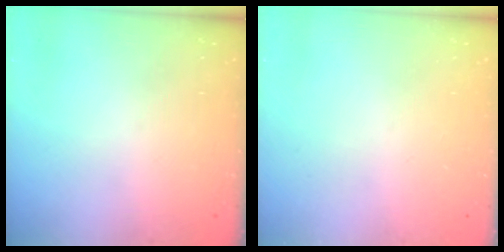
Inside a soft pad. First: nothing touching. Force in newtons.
{"total": 0.0}